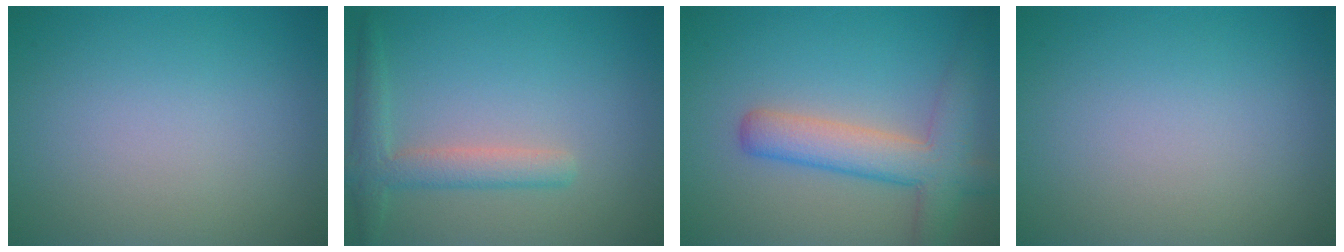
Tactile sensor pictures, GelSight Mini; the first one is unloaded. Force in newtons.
{"total": 3.0, "press": 3.0, "slide": 0.1}
{"total": 5.4, "press": 5.4, "slide": 0.4}
{"total": 0.0}